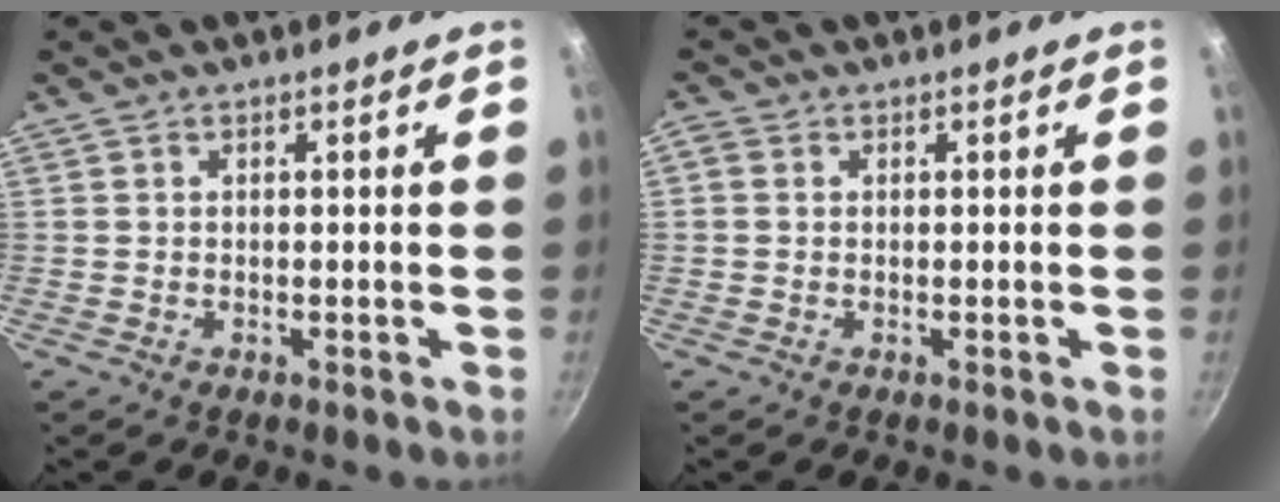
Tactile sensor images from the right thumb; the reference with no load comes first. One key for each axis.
{"total": 1.2, "fx": 0.0, "fy": 1.0, "fz": 0.7, "tx": -0.017, "ty": 0.004, "tz": -0.003}